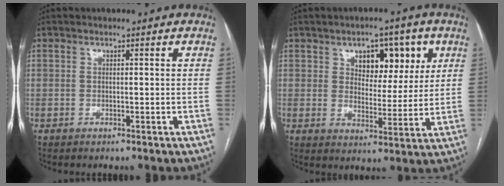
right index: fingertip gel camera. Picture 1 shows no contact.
{"total": 9.3, "force": [4.2, 5.3, 6.4], "torque": [-0.080, 0.017, 0.066]}